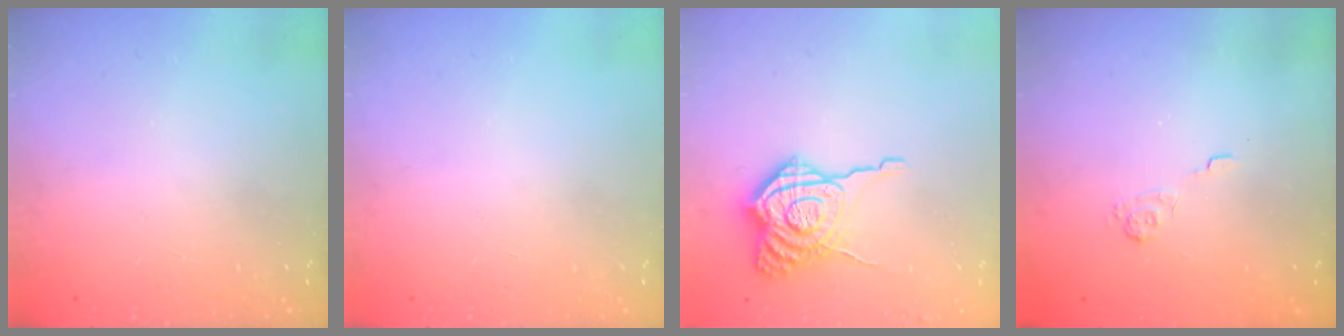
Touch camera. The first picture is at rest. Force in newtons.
{"total": 0.0}
{"total": 12.9, "press": 12.8, "slide": 1.3}
{"total": 2.2, "press": 1.7, "slide": 1.4}